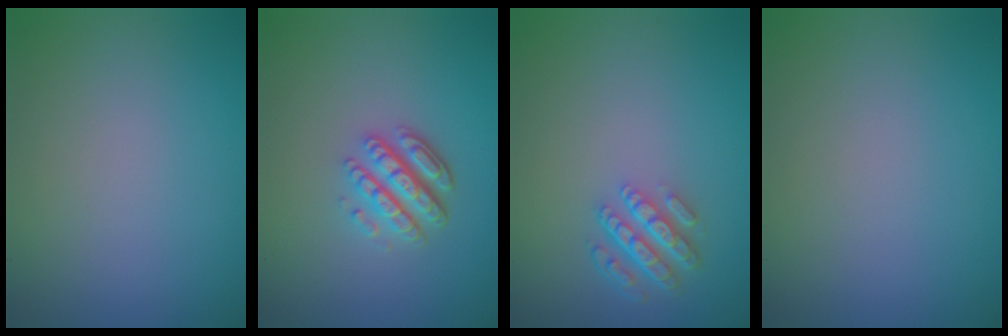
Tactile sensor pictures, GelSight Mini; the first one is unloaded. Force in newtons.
{"total": 4.4, "press": 3.3, "slide": 2.9}
{"total": 4.3, "press": 3.2, "slide": 2.8}
{"total": 0.0}